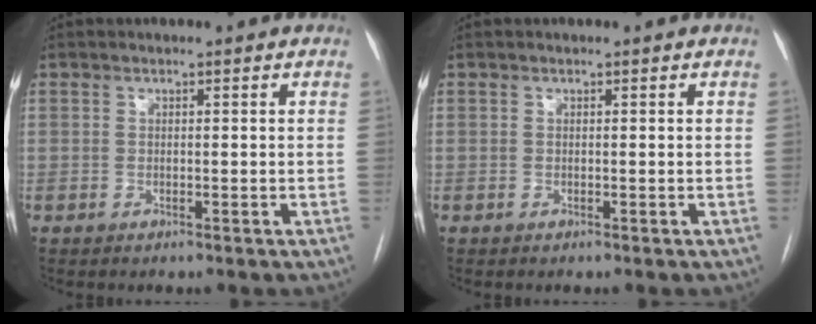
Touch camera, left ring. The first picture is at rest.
{"total": 0.0}